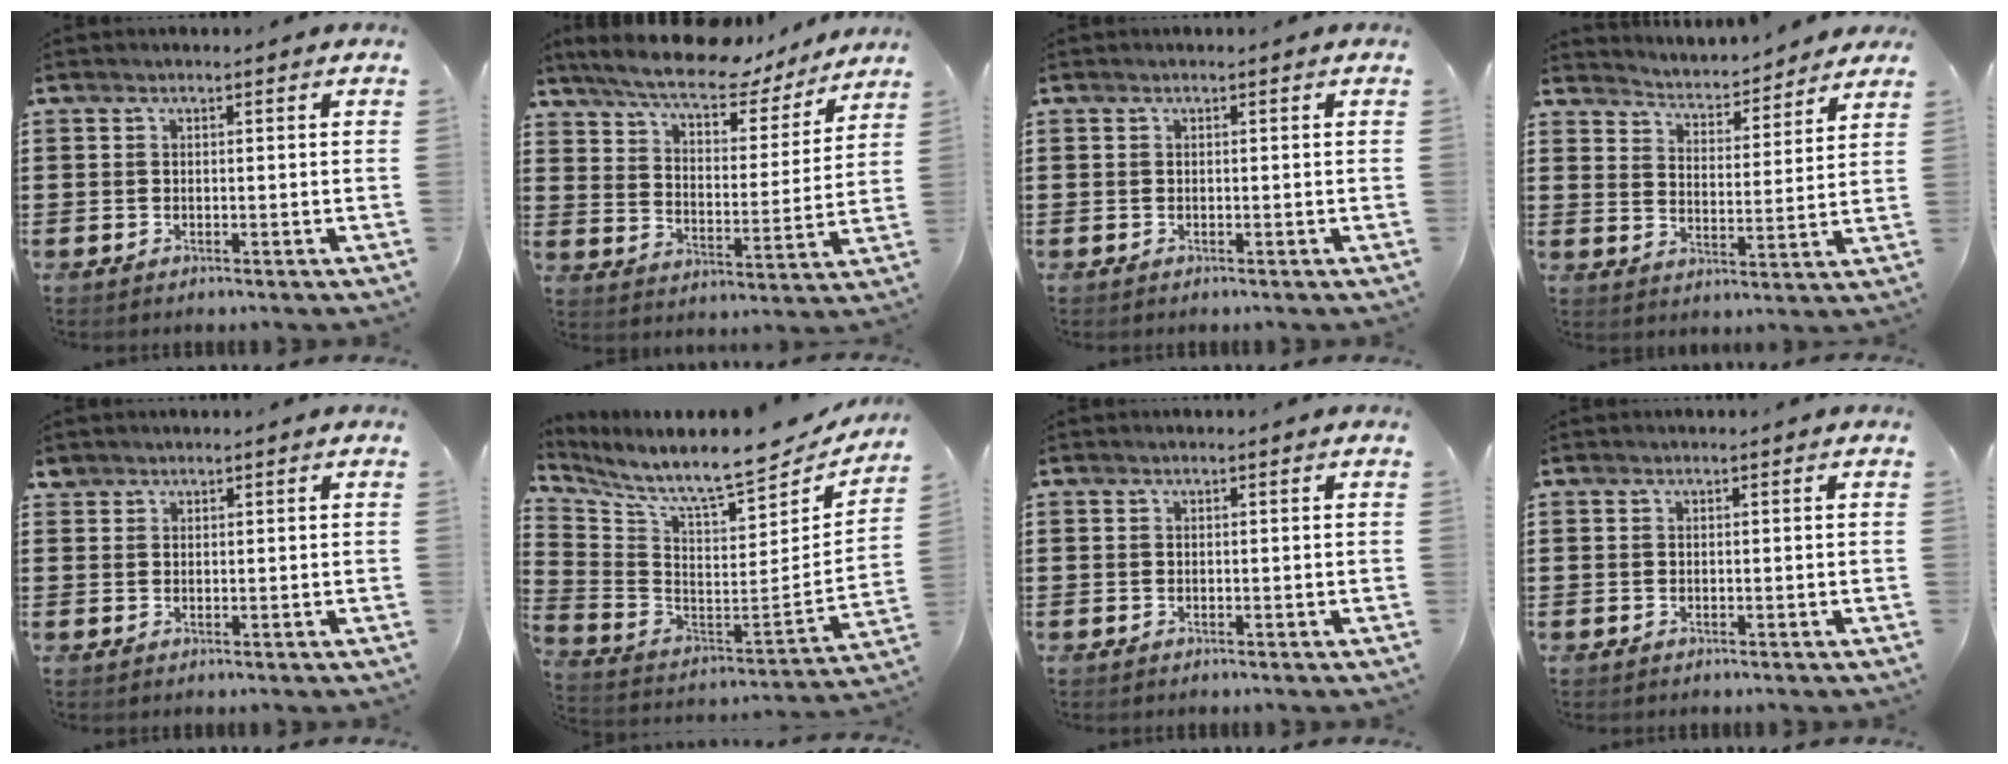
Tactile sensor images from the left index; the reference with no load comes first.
{"total": 9.6, "force": [8.6, 1.7, 4.0], "torque": [-0.097, -0.049, 0.146]}
{"total": 0.0}
{"total": 3.4, "force": [3.4, 0.1, -0.1], "torque": [-0.022, -0.032, 0.052]}
{"total": 1.3, "force": [1.2, 0.6, 0.2], "torque": [-0.007, 0.003, 0.023]}
{"total": 8.3, "force": [7.4, 0.6, 3.7], "torque": [-0.102, -0.078, 0.122]}
{"total": 0.0}
{"total": 0.0}